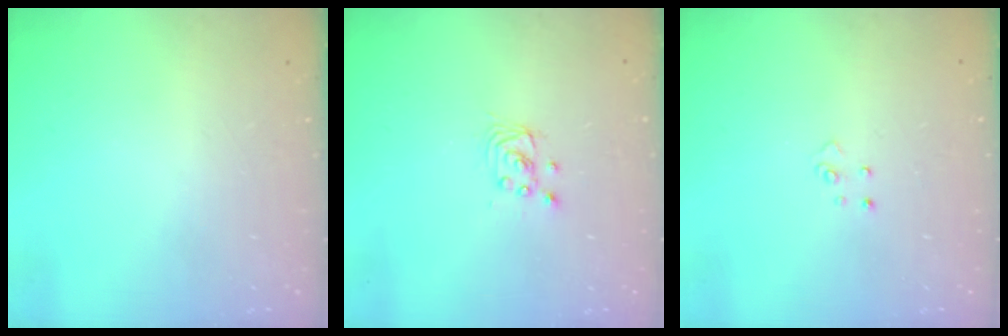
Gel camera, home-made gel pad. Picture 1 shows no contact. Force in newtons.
{"total": 2.8, "press": 2.8, "slide": 0.2}
{"total": 4.1, "press": 4.1, "slide": 0.4}